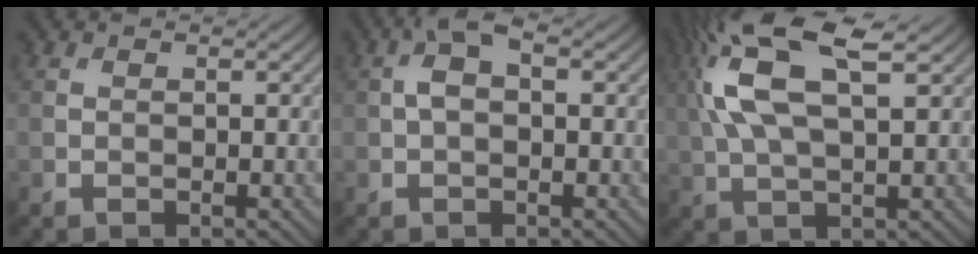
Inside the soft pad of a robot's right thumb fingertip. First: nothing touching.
{"total": 3.5, "force": [0.5, 1.8, 3.0], "torque": [-0.064, 0.012, 0.003]}
{"total": 13.3, "force": [4.9, 5.0, 11.3], "torque": [-0.247, 0.015, 0.084]}